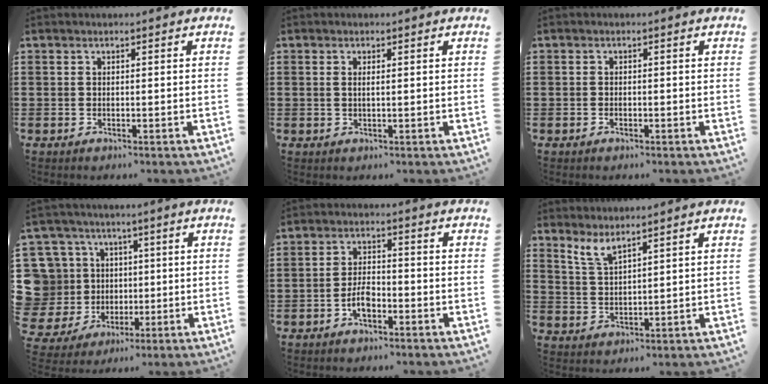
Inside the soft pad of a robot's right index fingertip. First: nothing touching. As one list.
[{"total": 0.9, "force": [0.2, 0.2, 0.8], "torque": [-0.017, 0.001, 0.004]}, {"total": 0.6, "force": [-0.3, 0.4, 0.3], "torque": [-0.006, 0.000, -0.007]}, {"total": 10.4, "force": [1.7, 9.9, 2.7], "torque": [-0.127, -0.005, 0.038]}, {"total": 4.2, "force": [-2.0, 1.9, 3.2], "torque": [-0.076, 0.000, -0.042]}, {"total": 3.3, "force": [2.7, 0.5, 1.8], "torque": [-0.041, -0.002, 0.050]}]